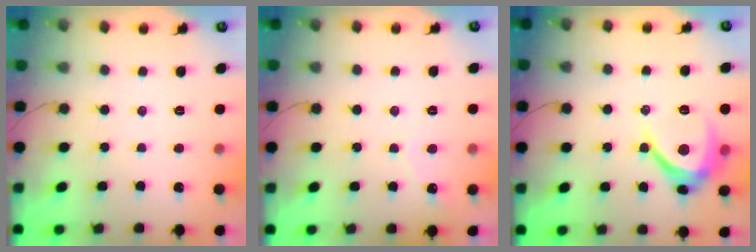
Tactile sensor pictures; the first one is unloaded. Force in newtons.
{"total": 2.9, "press": 2.9, "slide": 0.3}
{"total": 9.8, "press": 9.7, "slide": 1.3}